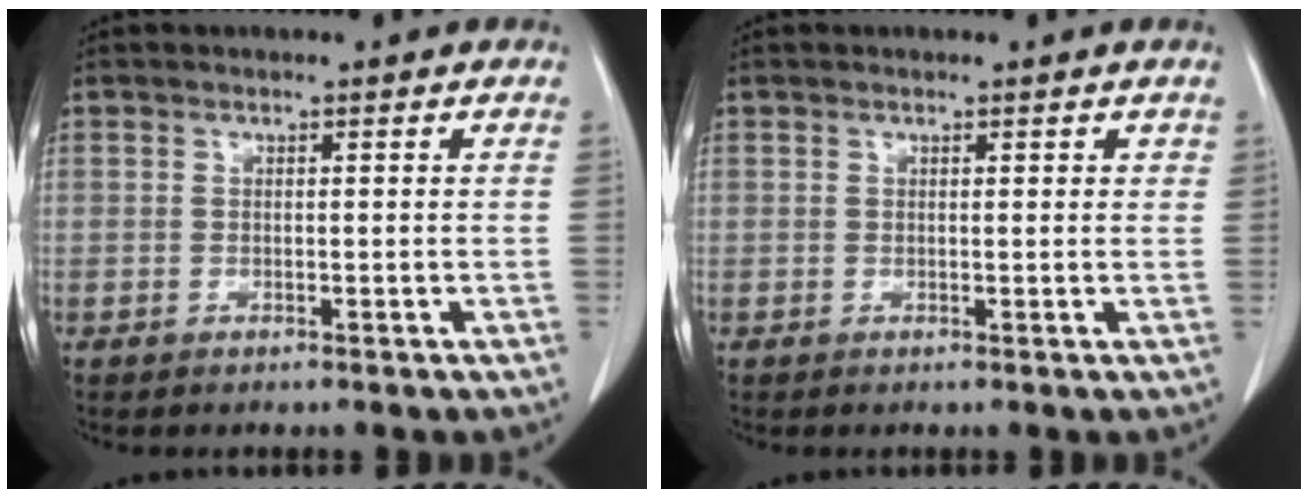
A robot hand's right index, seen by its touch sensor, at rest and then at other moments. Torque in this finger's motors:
{"motor_torque": [0.00, 0.01, -0.01, -0.01]}